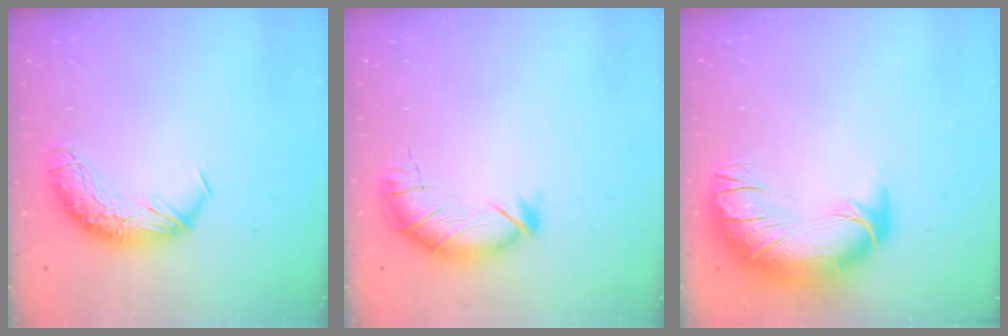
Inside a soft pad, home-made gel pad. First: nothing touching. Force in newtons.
{"total": 3.8, "press": 3.8, "slide": 0.5}
{"total": 3.7, "press": 2.1, "slide": 3.0}